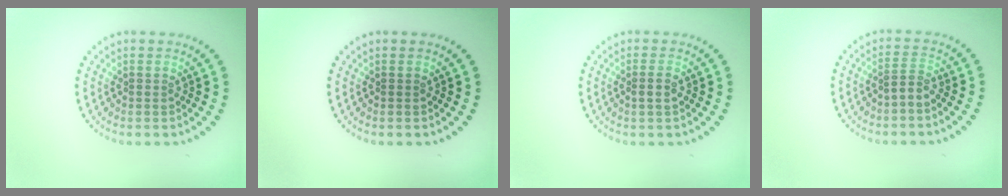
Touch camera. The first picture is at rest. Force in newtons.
{"total": 0.0}
{"total": 1.1, "press": 1.0, "slide": 0.5}
{"total": 1.2, "press": 0.9, "slide": 0.8}